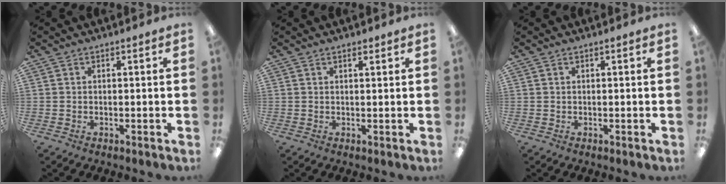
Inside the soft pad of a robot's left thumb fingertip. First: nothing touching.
{"total": 1.0, "force": [0.9, 0.3, 0.4], "torque": [-0.010, -0.002, 0.017]}
{"total": 0.0}